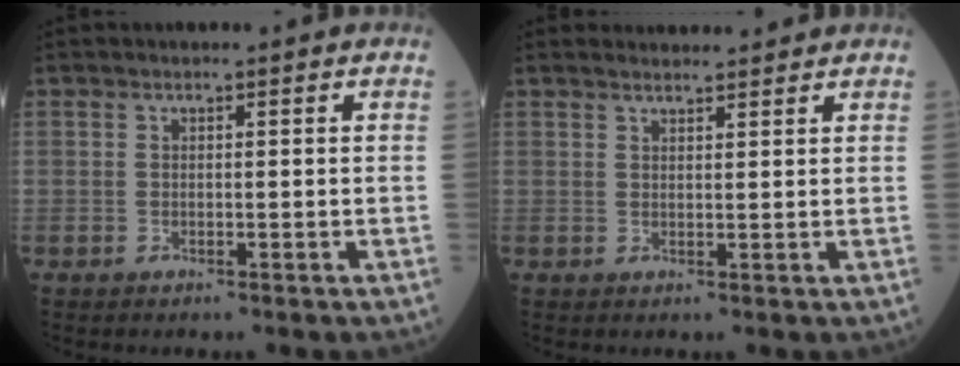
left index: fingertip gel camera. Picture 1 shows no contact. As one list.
[{"total": 3.7, "force": [3.5, 0.8, 0.8], "torque": [-0.013, 0.022, 0.052]}]